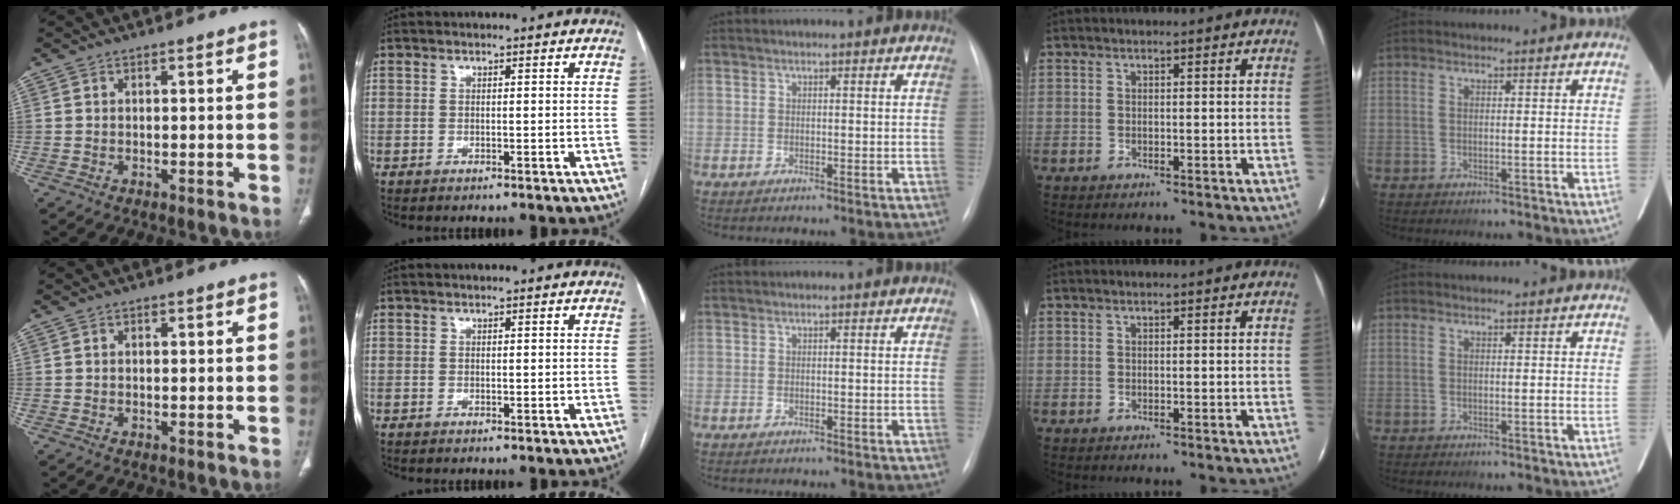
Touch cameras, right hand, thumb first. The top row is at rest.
{"index": {"total": 0.6, "force": [0.2, 0.4, 0.5], "torque": [-0.009, -0.002, 0.006]}}